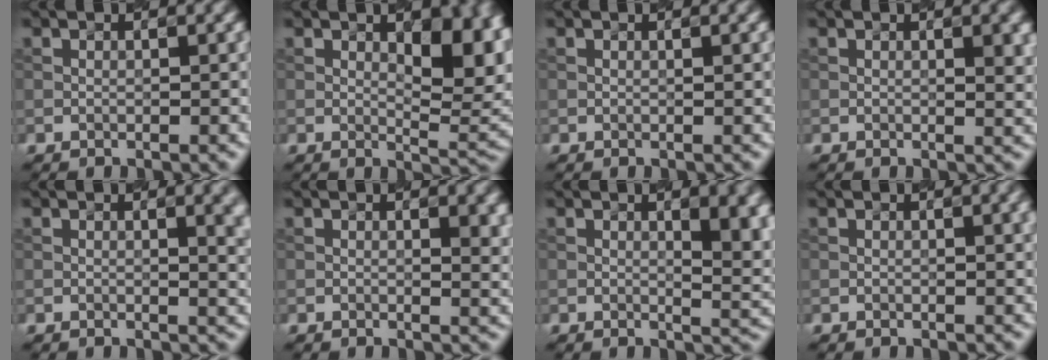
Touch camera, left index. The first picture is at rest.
{"total": 8.3, "force": [2.0, 3.3, 7.3], "torque": [-0.099, -0.003, 0.042]}
{"total": 0.6, "force": [0.1, 0.3, 0.6], "torque": [-0.006, 0.002, -0.001]}
{"total": 3.1, "force": [0.7, 1.0, 2.8], "torque": [-0.027, 0.005, 0.014]}
{"total": 4.3, "force": [1.0, 1.8, 3.8], "torque": [-0.021, 0.010, 0.016]}
{"total": 3.6, "force": [1.1, 1.5, 3.2], "torque": [-0.024, 0.007, 0.020]}
{"total": 6.4, "force": [1.7, 2.3, 5.7], "torque": [-0.047, 0.003, 0.030]}
{"total": 2.5, "force": [0.7, 0.8, 2.2], "torque": [-0.020, 0.006, 0.008]}